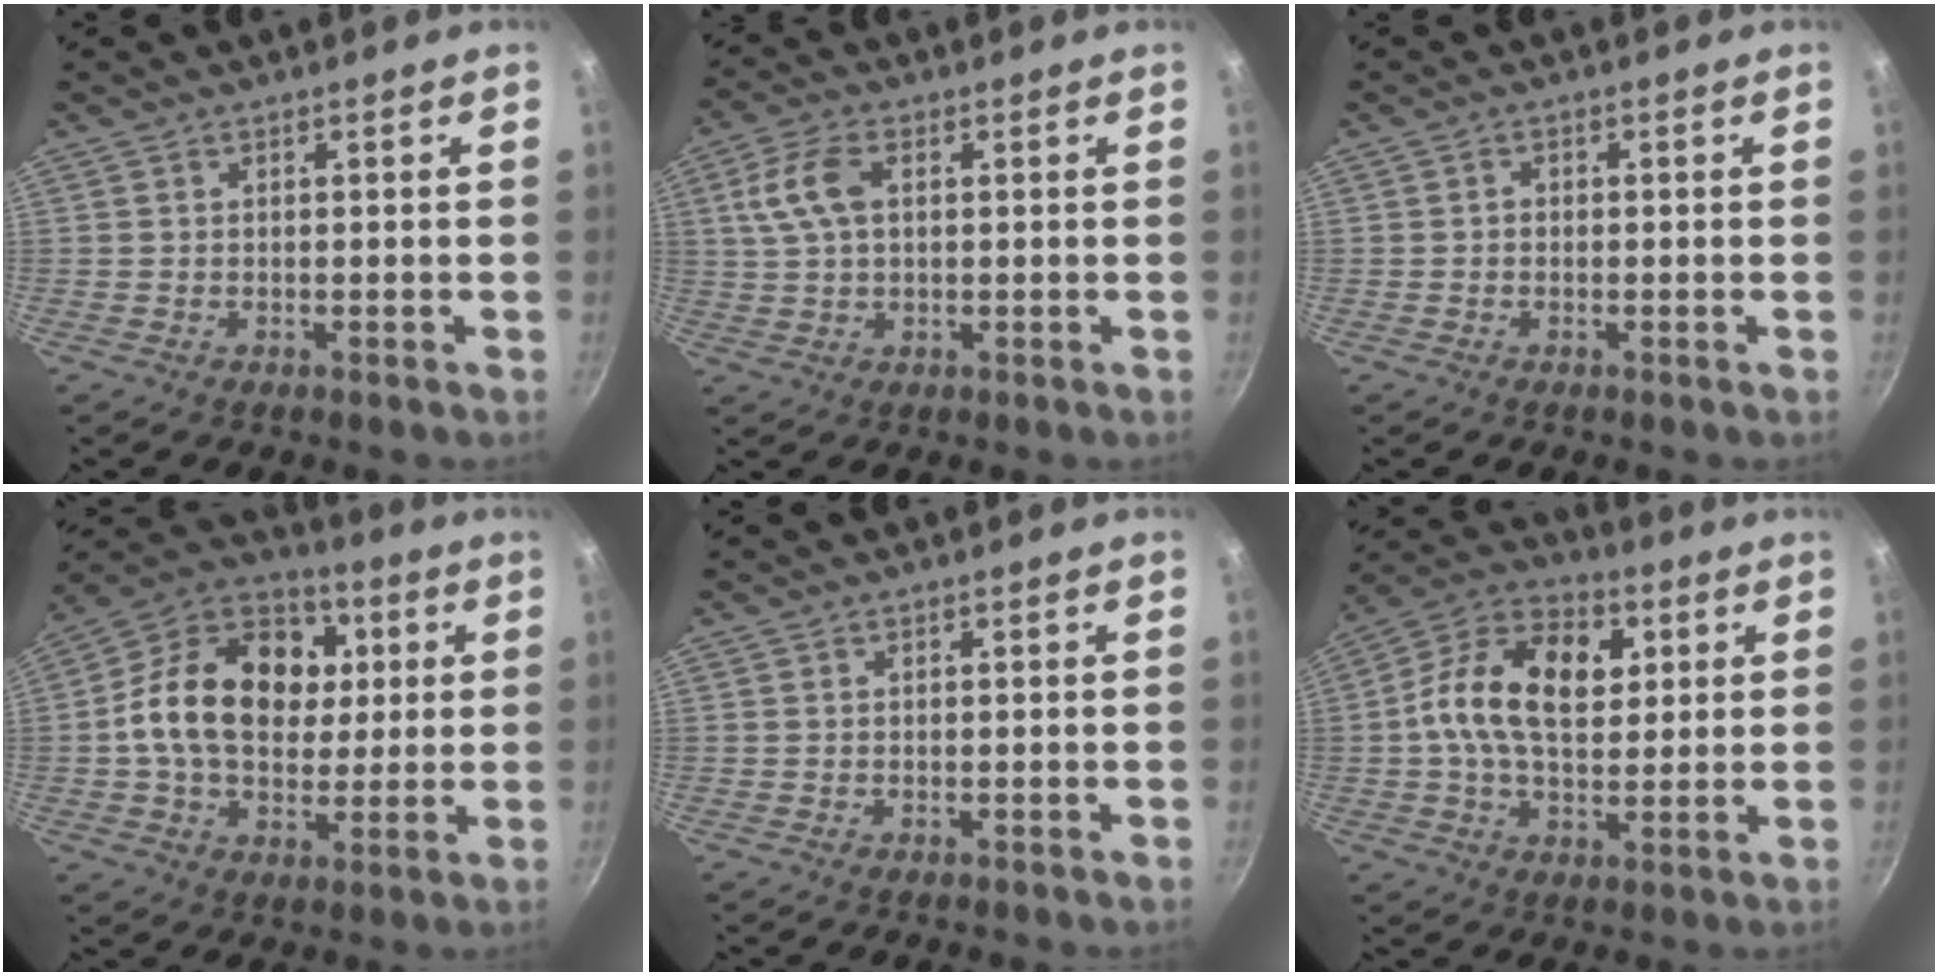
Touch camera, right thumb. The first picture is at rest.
{"total": 7.7, "force": [1.8, 4.5, 6.0], "torque": [-0.120, 0.010, 0.032]}
{"total": 1.0, "force": [-0.2, 0.8, 0.5], "torque": [-0.008, 0.004, -0.004]}
{"total": 20.7, "force": [2.6, 15.1, 13.9], "torque": [-0.207, 0.020, 0.028]}
{"total": 0.0}
{"total": 16.8, "force": [3.0, 10.7, 12.6], "torque": [-0.191, 0.015, 0.031]}